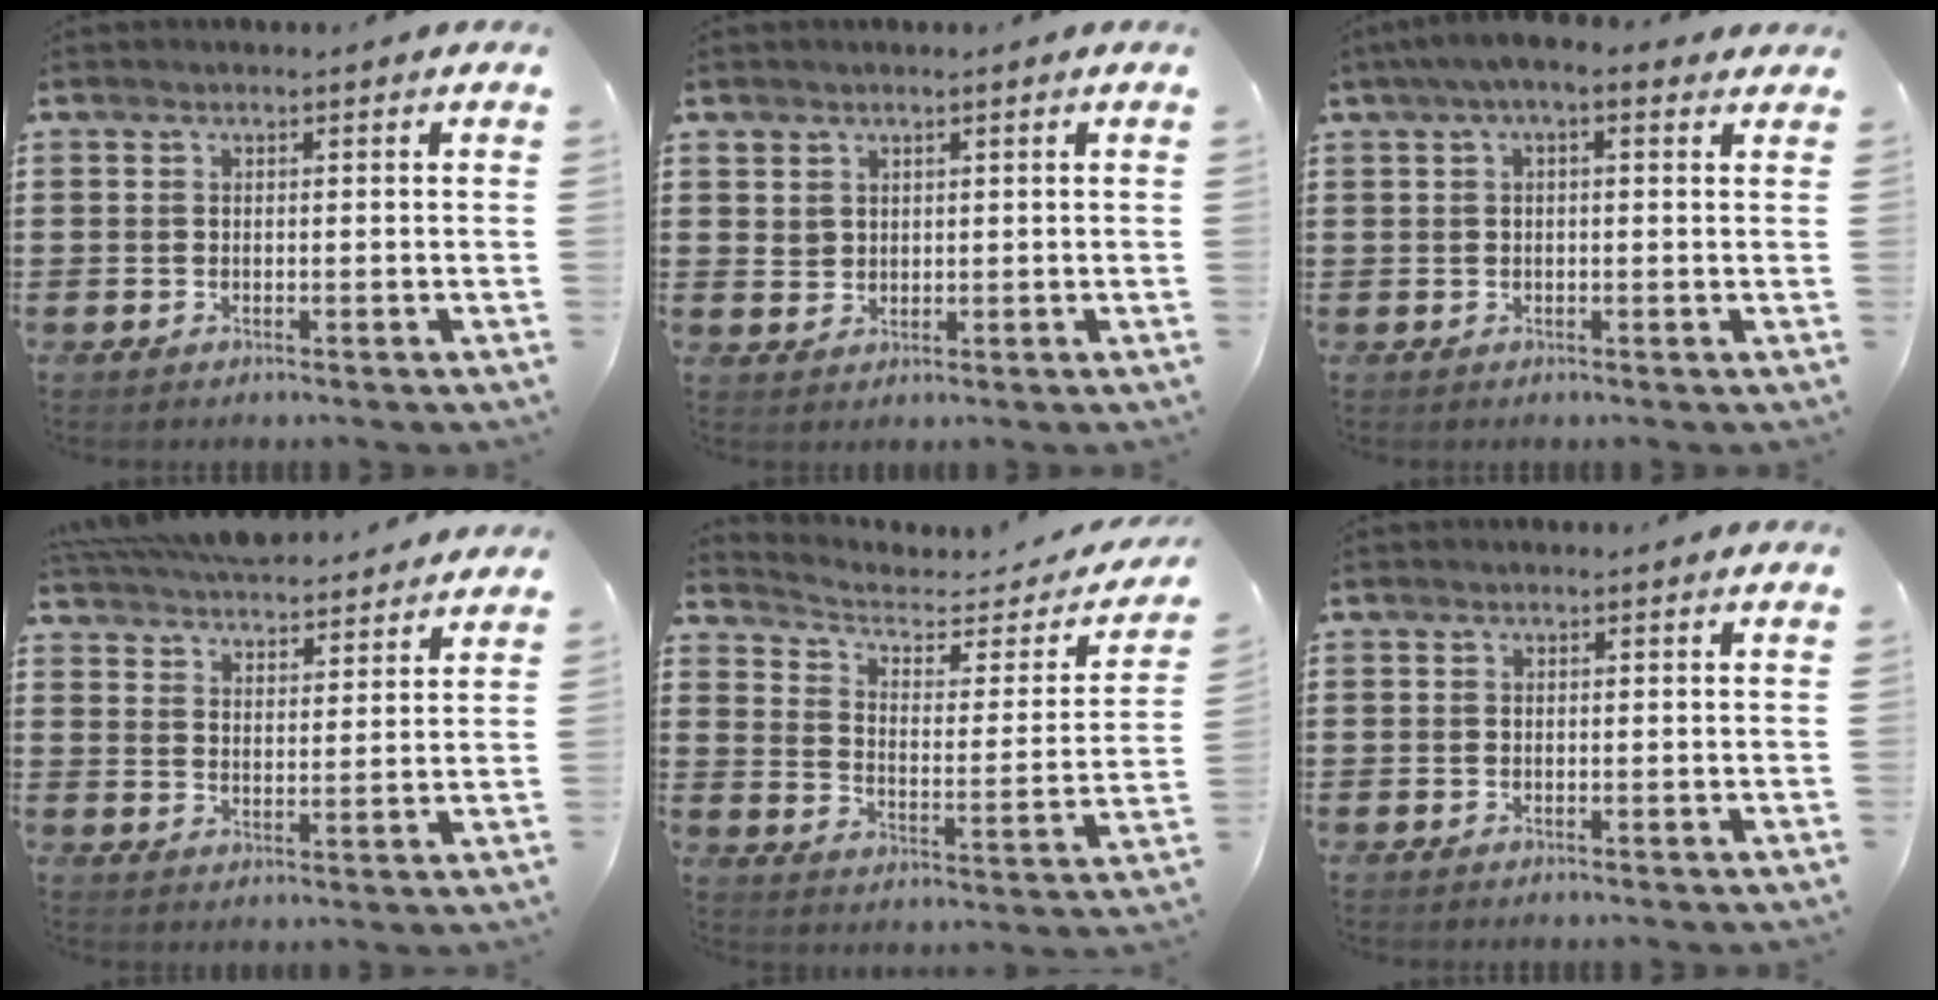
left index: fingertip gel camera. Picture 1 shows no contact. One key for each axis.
{"total": 2.2, "fx": 1.4, "fy": 1.8, "fz": 0.1, "tx": -0.010, "ty": 0.007, "tz": 0.026}
{"total": 3.0, "fx": 1.1, "fy": 0.8, "fz": 2.6, "tx": -0.051, "ty": 0.008, "tz": 0.017}
{"total": 5.6, "fx": 5.5, "fy": 0.6, "fz": 0.9, "tx": -0.043, "ty": -0.029, "tz": 0.097}
{"total": 3.7, "fx": 2.6, "fy": 1.8, "fz": 2.0, "tx": -0.055, "ty": -0.015, "tz": 0.036}
{"total": 0.0}